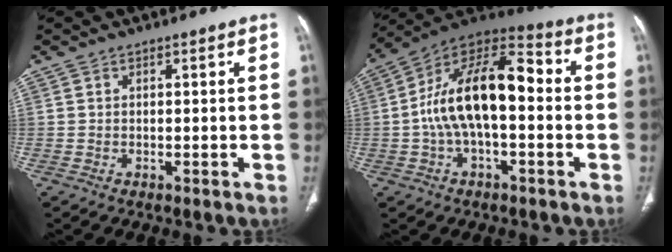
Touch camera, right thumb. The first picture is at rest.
{"total": 18.1, "force": [-0.5, 8.8, 15.8], "torque": [-0.270, 0.049, -0.018]}